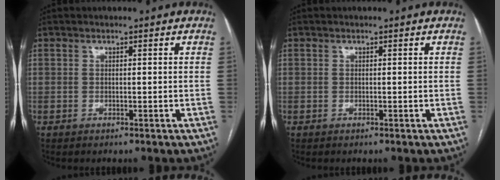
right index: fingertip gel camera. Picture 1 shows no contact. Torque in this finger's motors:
{"motor_torque": [0.00, 0.00, 0.00, 0.00]}